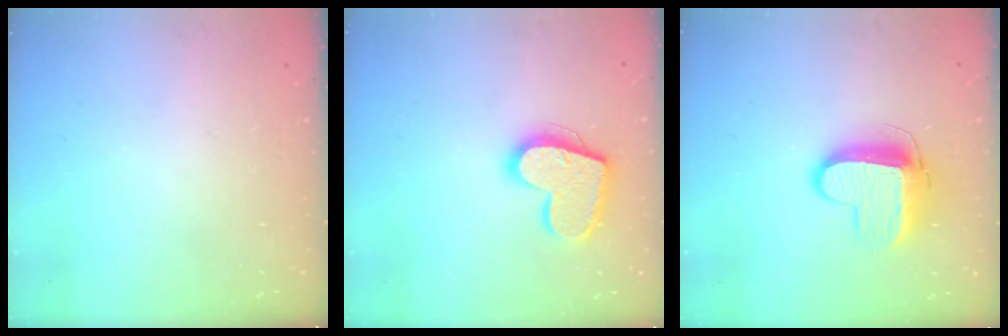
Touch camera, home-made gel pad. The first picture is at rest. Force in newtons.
{"total": 16.4, "press": 16.4, "slide": 1.2}
{"total": 11.1, "press": 11.1, "slide": 1.0}